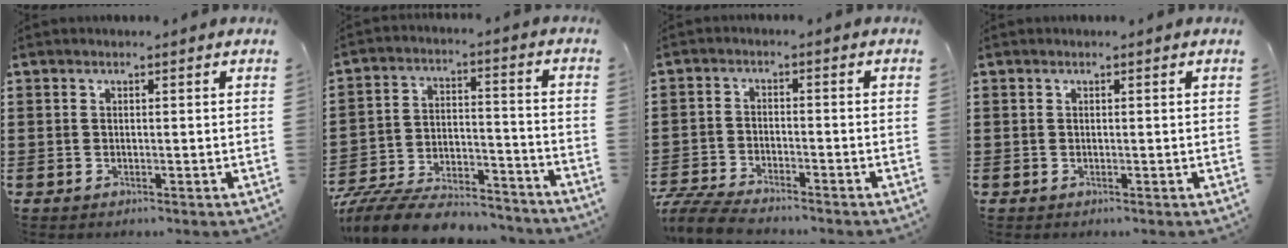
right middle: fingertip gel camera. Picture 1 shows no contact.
{"total": 10.0, "force": [-9.5, 1.8, 2.6], "torque": [-0.047, 0.024, -0.184]}
{"total": 5.7, "force": [-5.4, 0.8, 1.5], "torque": [-0.048, -0.002, -0.112]}
{"total": 0.0}